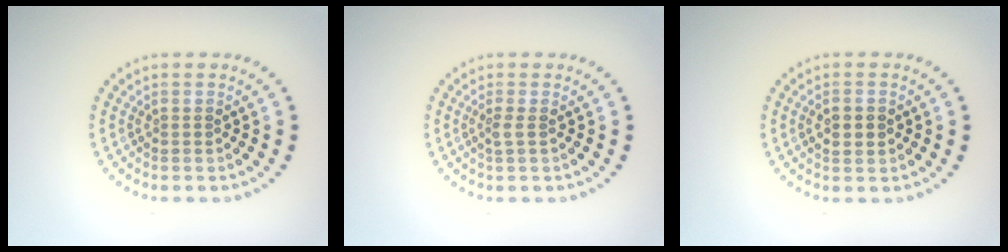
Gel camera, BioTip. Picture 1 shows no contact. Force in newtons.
{"total": 0.9, "press": 0.7, "slide": 0.6}
{"total": 2.6, "press": 2.6, "slide": 0.1}